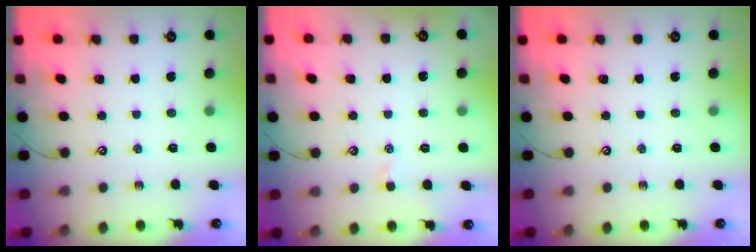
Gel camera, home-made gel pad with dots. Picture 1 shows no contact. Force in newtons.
{"total": 1.2, "press": 1.2, "slide": 0.4}
{"total": 0.0}